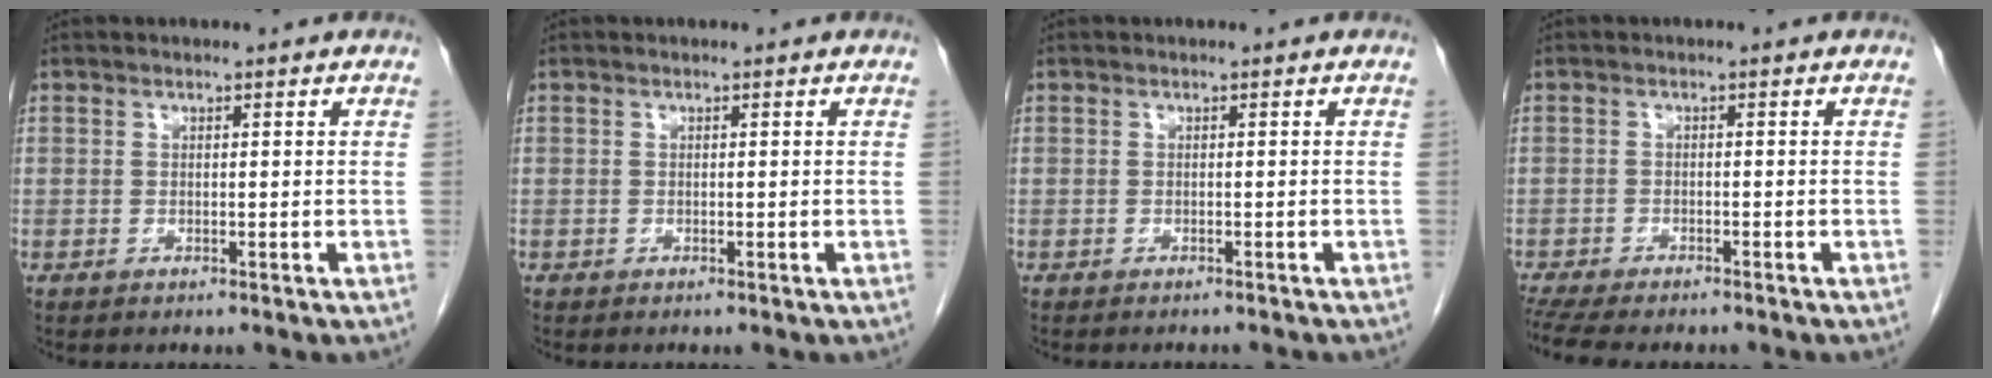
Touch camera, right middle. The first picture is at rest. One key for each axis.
{"total": 0.0}
{"total": 3.5, "fx": -3.3, "fy": 0.5, "fz": 1.0, "tx": -0.016, "ty": -0.007, "tz": -0.038}
{"total": 10.8, "fx": -9.2, "fy": 2.6, "fz": 5.0, "tx": -0.091, "ty": -0.009, "tz": -0.132}